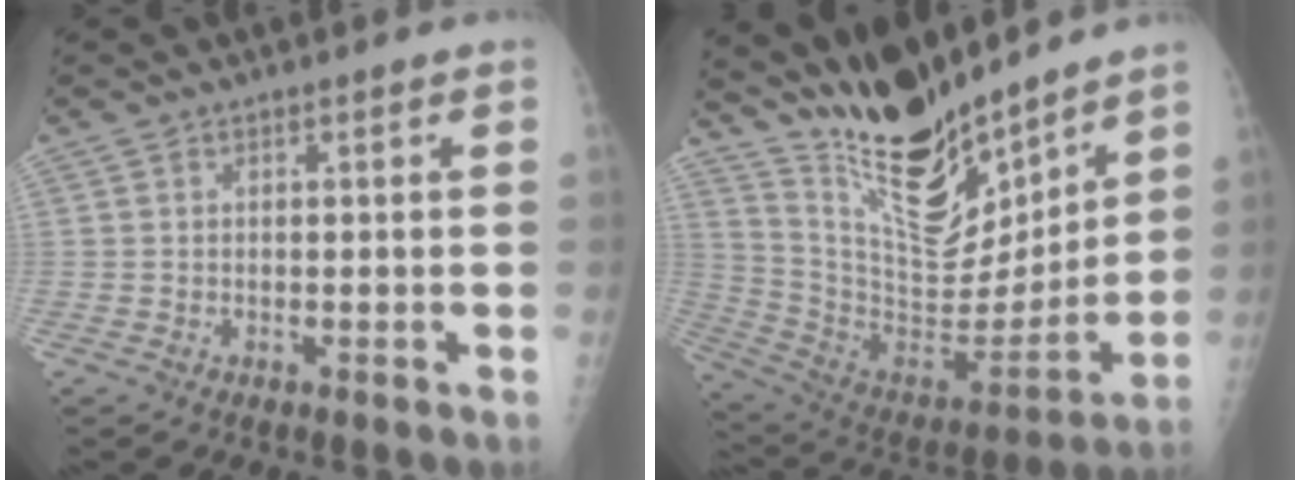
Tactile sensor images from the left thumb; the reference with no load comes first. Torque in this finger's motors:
{"motor_torque": [1.58, 1.44, 1.37, -1.41, 0.16]}